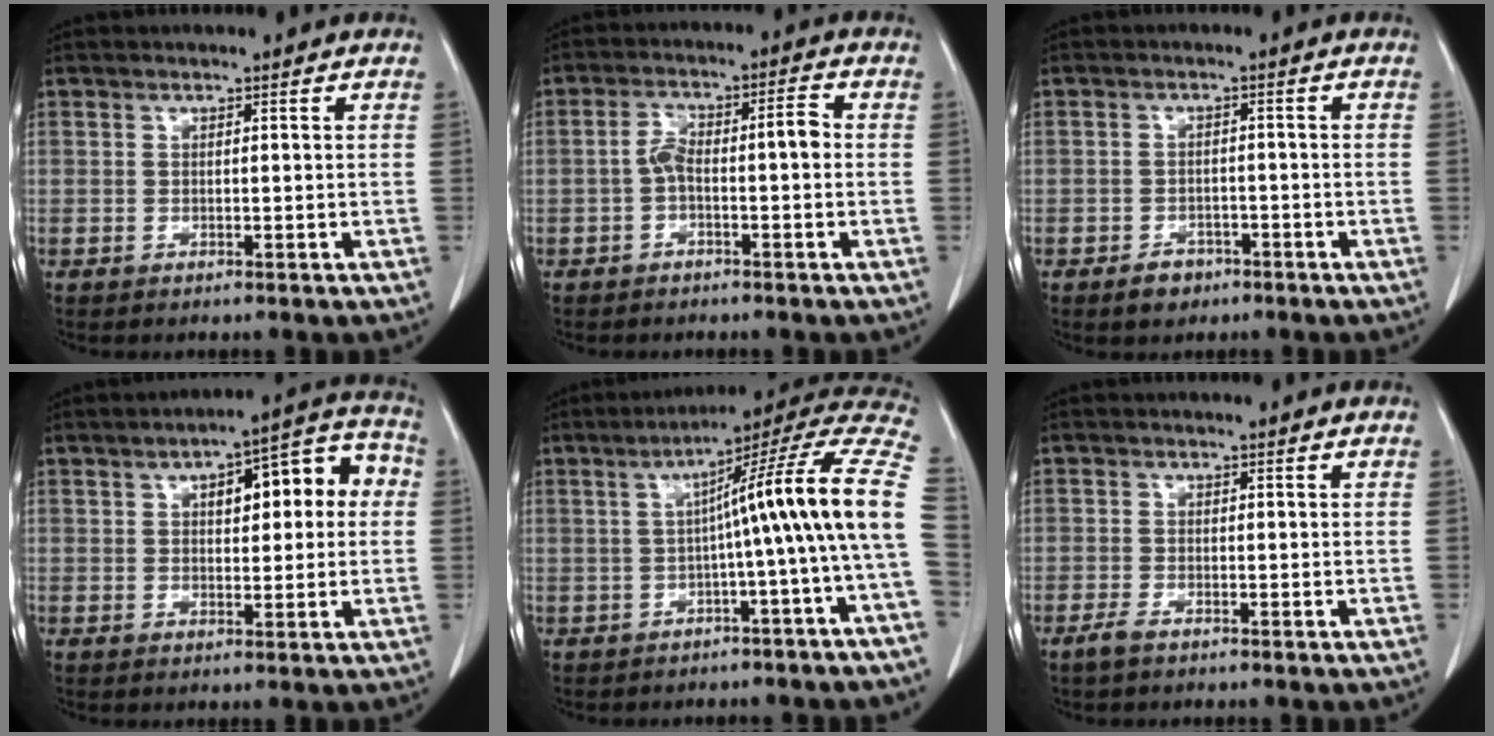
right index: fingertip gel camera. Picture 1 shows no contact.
{"total": 5.4, "force": [-1.0, 1.6, 5.1], "torque": [-0.097, 0.032, -0.016]}
{"total": 3.2, "force": [-2.1, 2.1, 1.0], "torque": [-0.015, 0.006, -0.027]}
{"total": 11.3, "force": [2.4, 4.0, 10.2], "torque": [-0.127, 0.045, 0.031]}
{"total": 15.9, "force": [-0.6, -1.7, 15.8], "torque": [-0.201, 0.040, -0.020]}
{"total": 1.8, "force": [-1.3, 0.4, 1.1], "torque": [-0.030, -0.003, -0.026]}